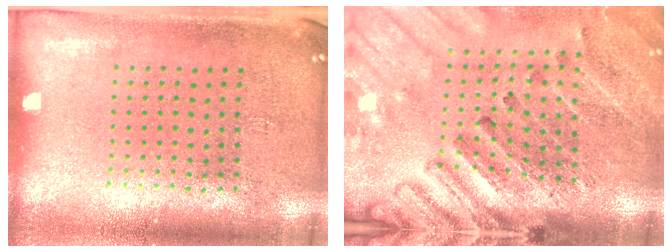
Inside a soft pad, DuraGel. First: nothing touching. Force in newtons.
{"total": 3.0, "press": 2.9, "slide": 0.8}